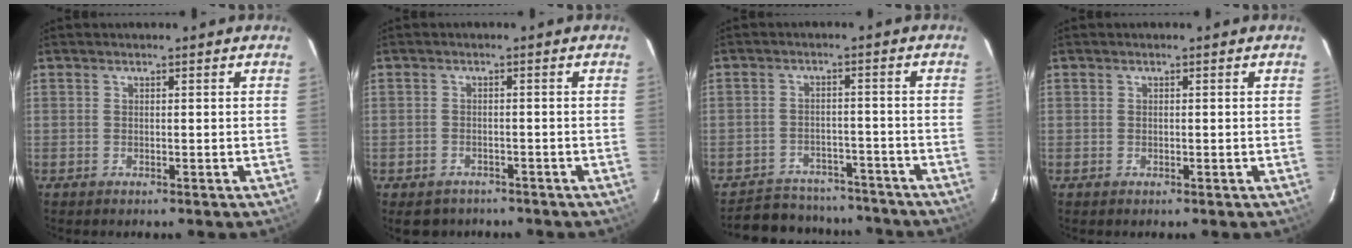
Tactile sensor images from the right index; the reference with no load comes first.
{"total": 4.5, "force": [-3.4, 2.9, 1.1], "torque": [-0.029, -0.001, -0.045]}
{"total": 16.0, "force": [-13.8, 6.4, 4.7], "torque": [-0.117, 0.025, -0.177]}
{"total": 0.0}